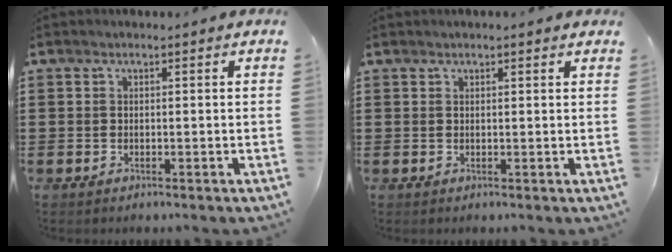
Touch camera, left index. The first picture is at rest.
{"total": 1.0, "force": [0.8, 0.0, 0.5], "torque": [-0.011, 0.001, 0.016]}